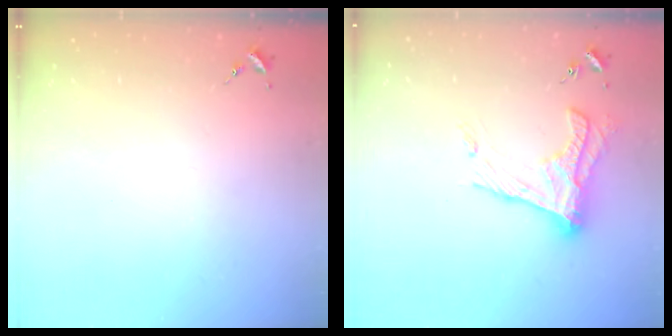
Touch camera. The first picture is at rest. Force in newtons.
{"total": 14.5, "press": 14.5, "slide": 0.7}